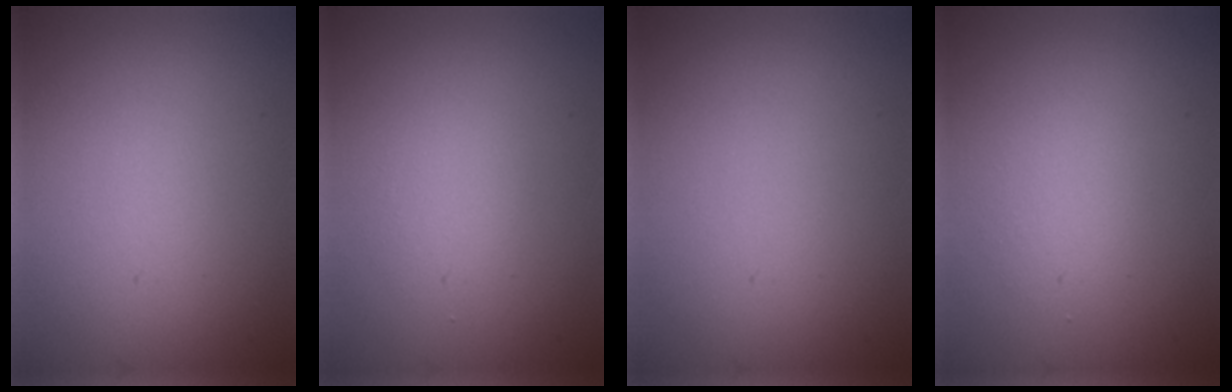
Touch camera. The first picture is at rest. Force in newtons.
{"total": 1.6, "press": 1.6, "slide": 0.1}
{"total": 0.0}
{"total": 1.6, "press": 1.6, "slide": 0.1}